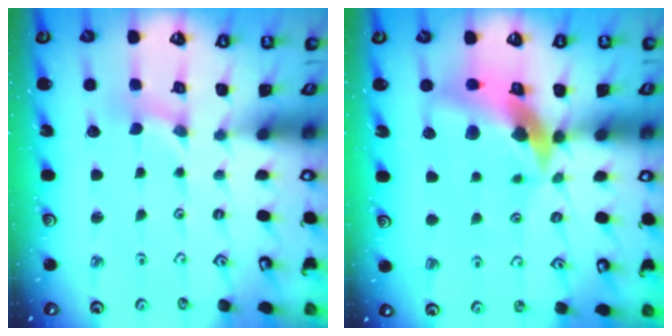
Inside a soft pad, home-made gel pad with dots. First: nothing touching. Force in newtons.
{"total": 13.1, "press": 13.0, "slide": 1.7}